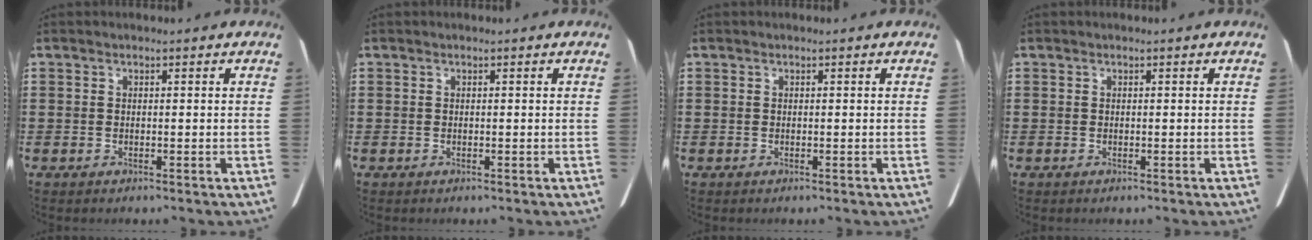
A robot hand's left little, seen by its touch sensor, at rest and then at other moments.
{"total": 0.0}
{"total": 0.0}
{"total": 0.0}